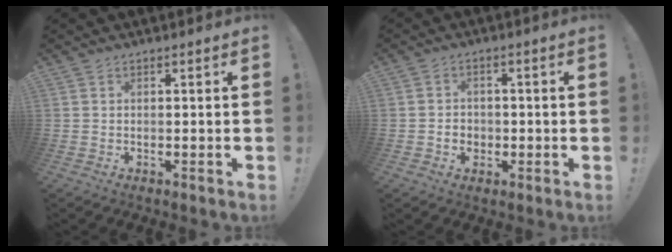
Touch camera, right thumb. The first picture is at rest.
{"total": 3.8, "force": [-1.3, 3.2, 1.4], "torque": [-0.009, 0.002, -0.023]}